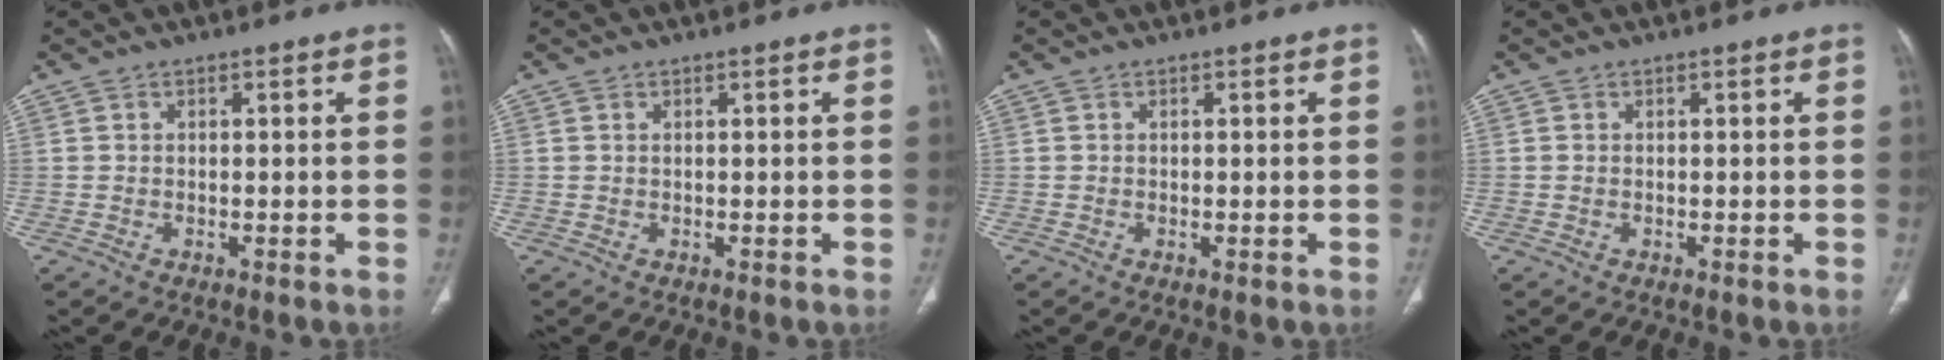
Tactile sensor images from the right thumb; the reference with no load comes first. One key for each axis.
{"total": 0.0}
{"total": 0.0}
{"total": 0.0}